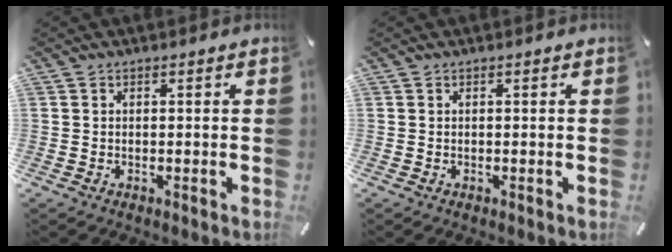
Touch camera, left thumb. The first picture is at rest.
{"total": 0.0}